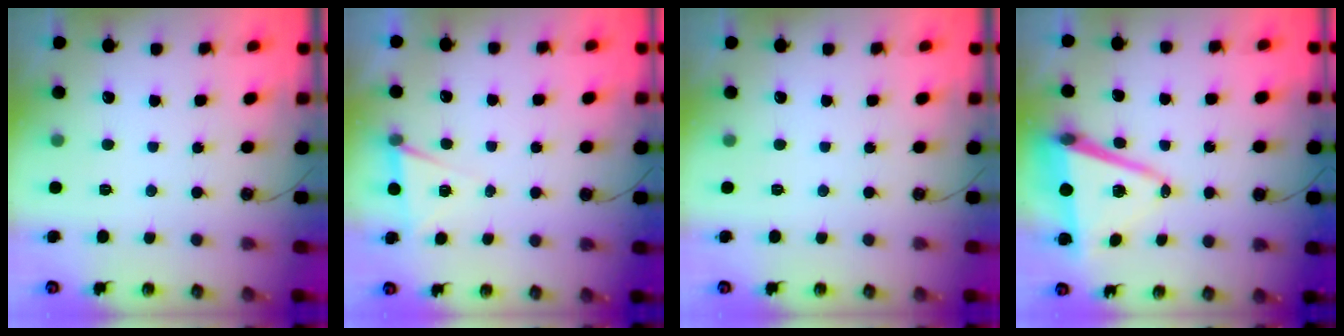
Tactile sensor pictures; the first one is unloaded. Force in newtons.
{"total": 5.8, "press": 3.5, "slide": 4.6}
{"total": 0.0}
{"total": 11.0, "press": 10.6, "slide": 3.0}